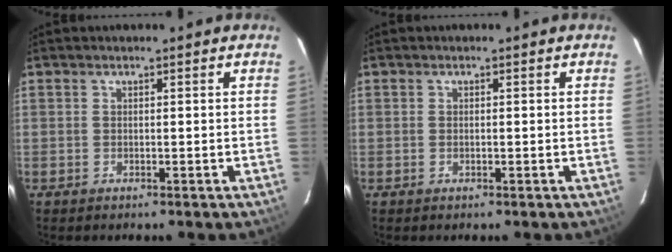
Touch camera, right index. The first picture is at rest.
{"total": 0.0}